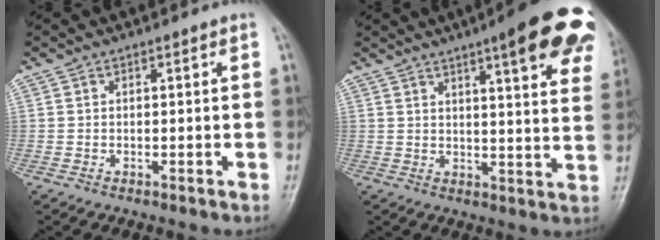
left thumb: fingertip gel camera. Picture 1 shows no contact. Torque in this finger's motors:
{"motor_torque": [0.57, 0.46, 1.54, -1.24, 0.05]}